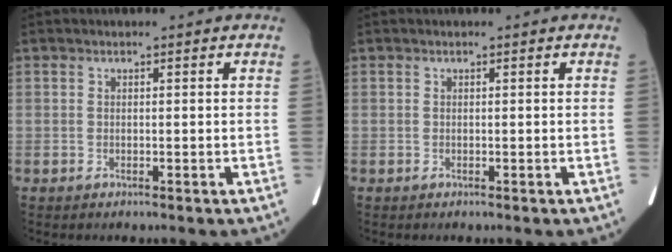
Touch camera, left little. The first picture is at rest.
{"total": 0.0}